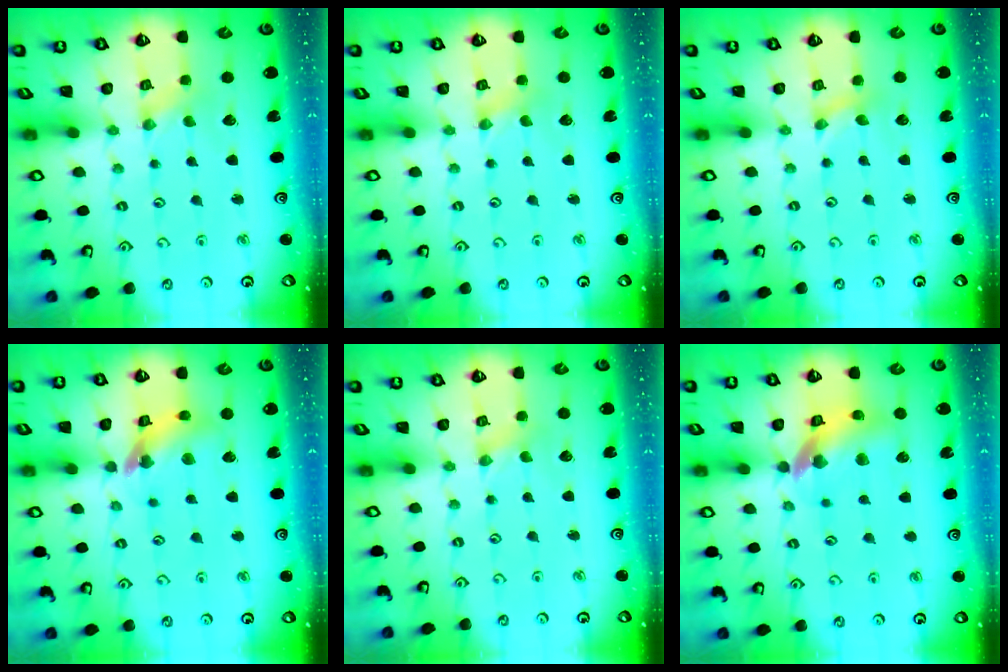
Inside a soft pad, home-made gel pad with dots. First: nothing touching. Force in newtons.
{"total": 1.1, "press": 1.1, "slide": 0.2}
{"total": 0.0}
{"total": 13.1, "press": 13.0, "slide": 1.7}
{"total": 0.0}
{"total": 12.8, "press": 12.7, "slide": 1.9}